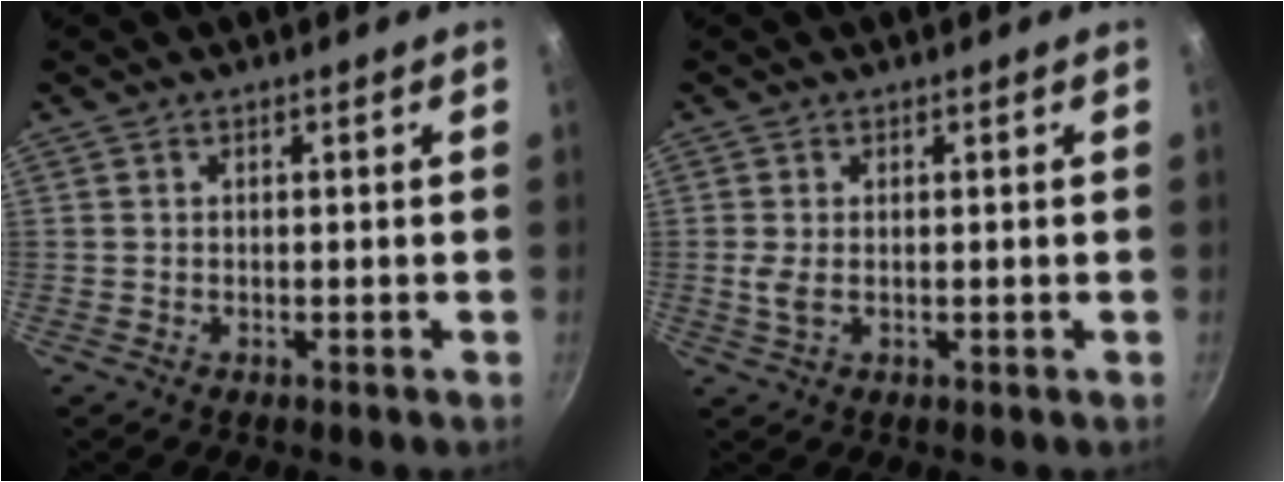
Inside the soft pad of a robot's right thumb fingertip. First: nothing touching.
{"total": 2.7, "force": [0.1, 1.3, 2.4], "torque": [-0.053, -0.003, 0.005]}